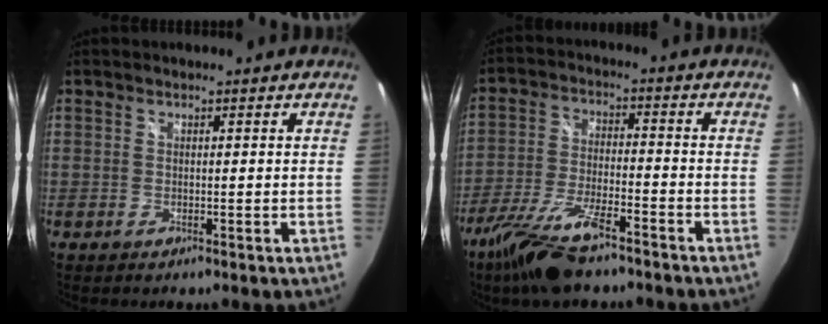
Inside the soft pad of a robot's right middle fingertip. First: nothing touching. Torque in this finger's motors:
{"motor_torque": [1.09, -1.05, 0.62, 0.19]}